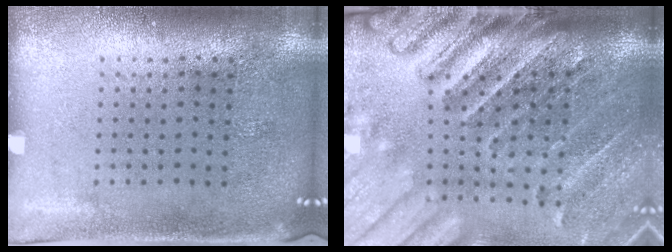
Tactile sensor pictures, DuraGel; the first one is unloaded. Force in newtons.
{"total": 4.3, "press": 3.4, "slide": 2.7}